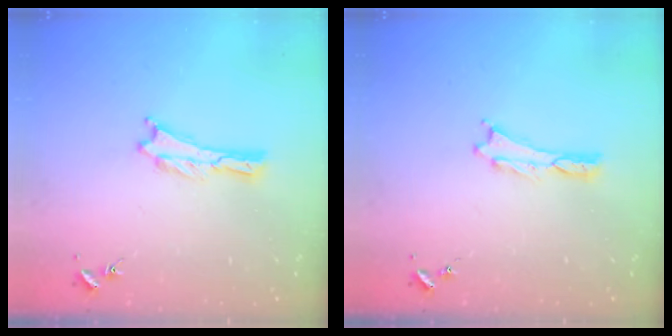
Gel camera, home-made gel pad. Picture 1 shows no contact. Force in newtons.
{"total": 0.0}